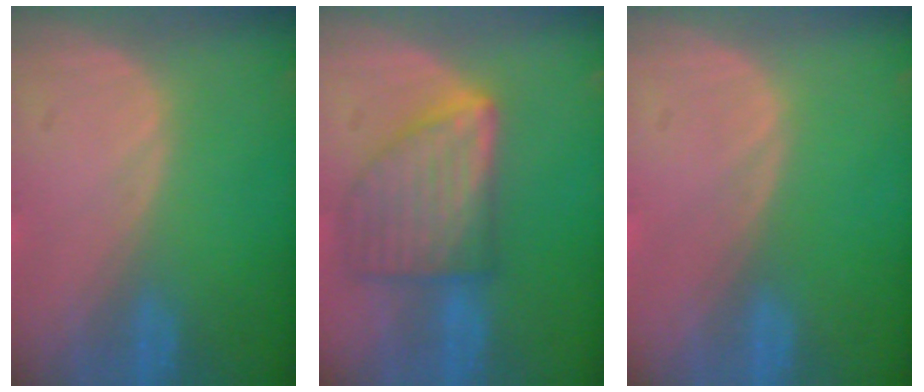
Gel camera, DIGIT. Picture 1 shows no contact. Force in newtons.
{"total": 7.9, "press": 7.9, "slide": 0.3}
{"total": 0.0}